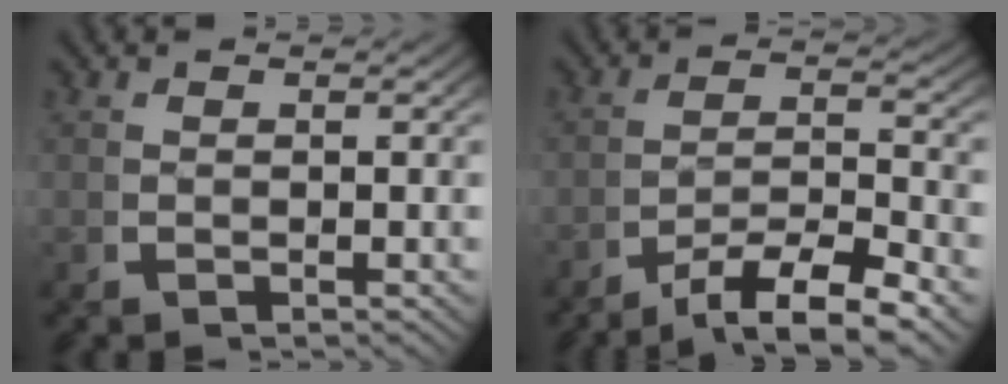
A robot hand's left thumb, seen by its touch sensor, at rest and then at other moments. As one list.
[{"total": 6.7, "force": [-3.0, 3.3, 5.1], "torque": [-0.083, -0.021, -0.041]}]